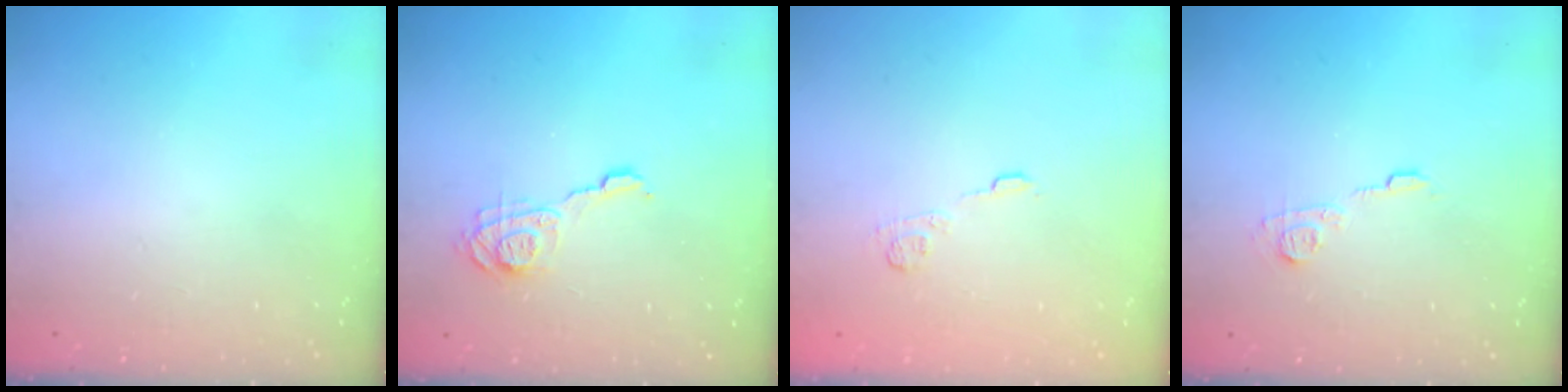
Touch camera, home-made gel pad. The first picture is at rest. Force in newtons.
{"total": 9.6, "press": 9.6, "slide": 0.5}
{"total": 4.1, "press": 3.8, "slide": 1.5}
{"total": 7.0, "press": 7.0, "slide": 0.6}